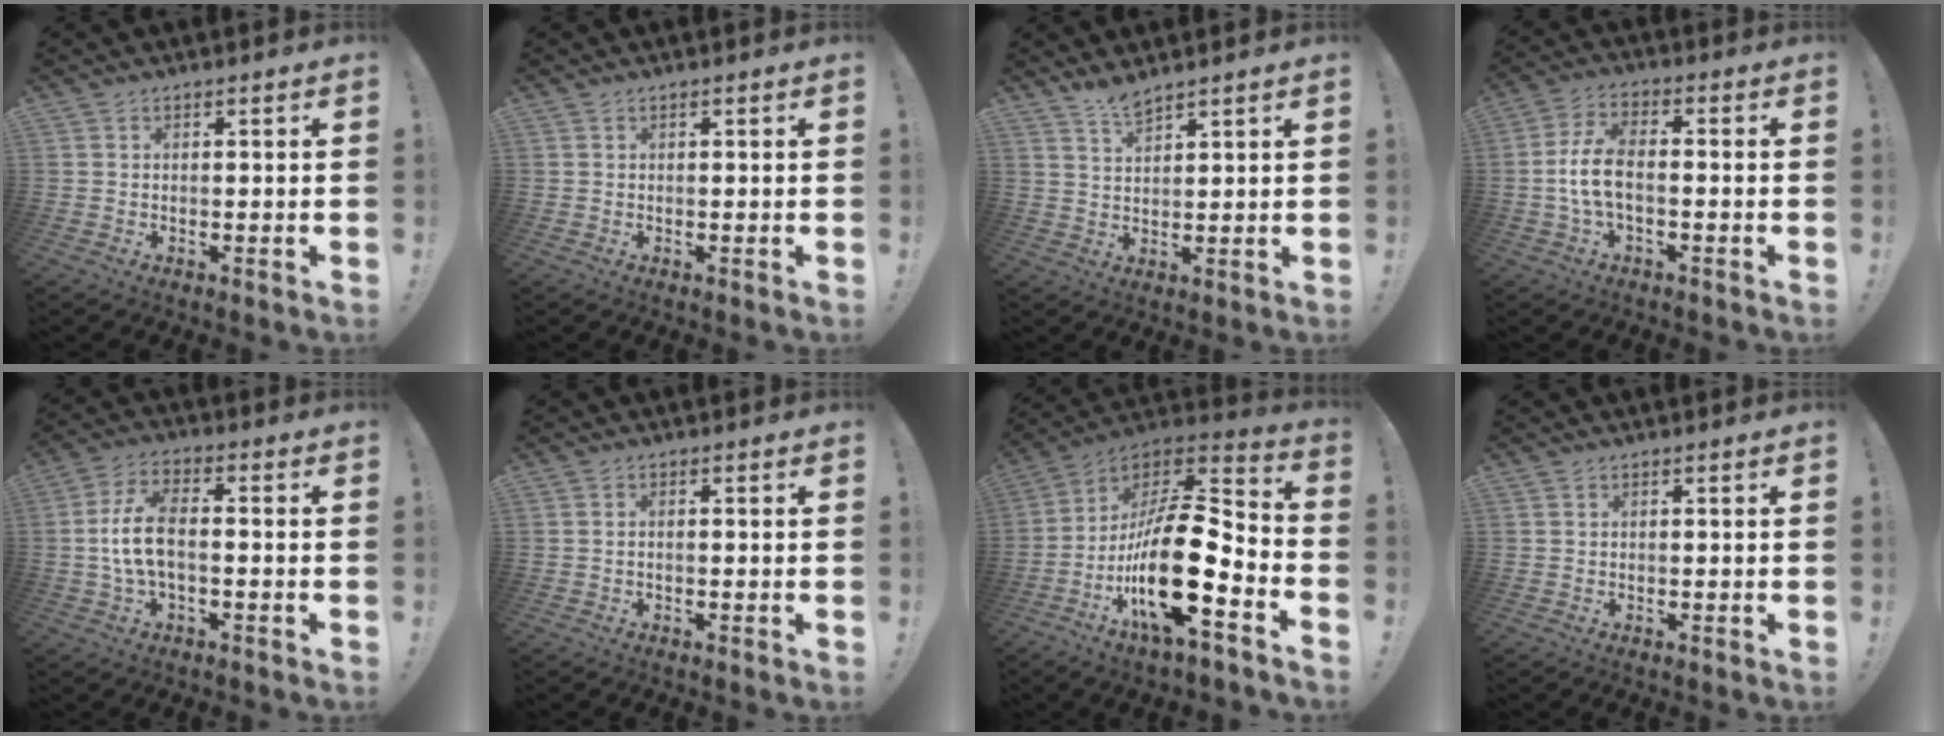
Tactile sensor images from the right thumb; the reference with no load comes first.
{"total": 0.0}
{"total": 4.3, "force": [3.9, 0.7, 1.8], "torque": [-0.029, -0.026, 0.068]}
{"total": 8.9, "force": [-1.8, 4.1, 7.7], "torque": [-0.160, 0.005, -0.032]}
{"total": 9.9, "force": [-1.1, 4.6, 8.7], "torque": [-0.179, 0.007, -0.018]}
{"total": 0.9, "force": [-0.6, 0.1, 0.6], "torque": [-0.013, 0.002, -0.010]}
{"total": 23.9, "force": [-7.6, 7.2, 21.5], "torque": [-0.401, 0.023, -0.132]}
{"total": 0.0}